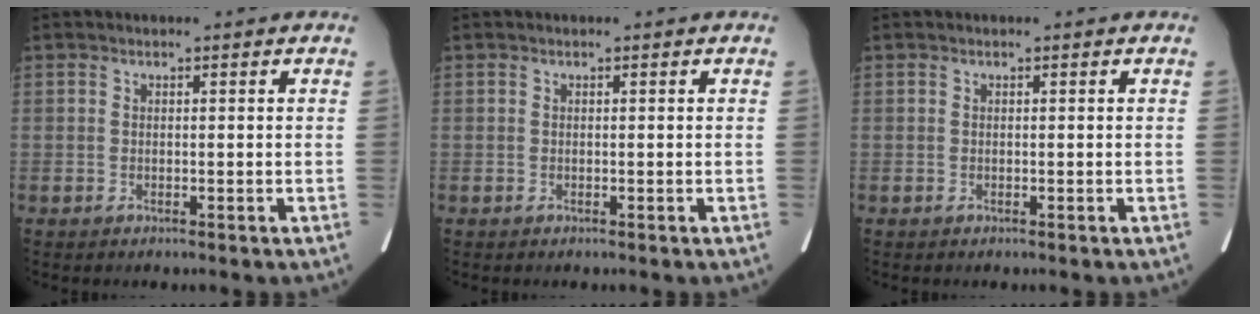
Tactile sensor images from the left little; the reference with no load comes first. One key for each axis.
{"total": 0.0}
{"total": 0.0}